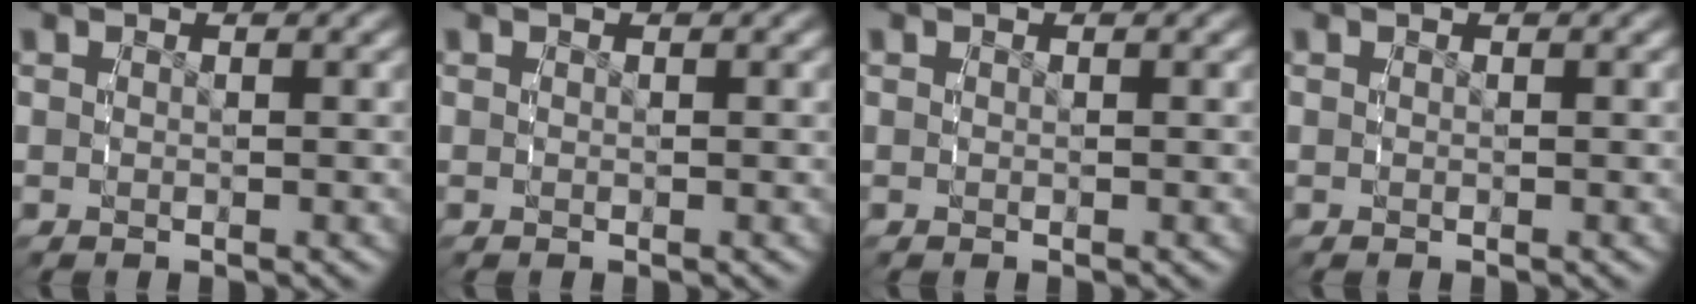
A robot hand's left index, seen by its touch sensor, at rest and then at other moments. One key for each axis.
{"total": 0.0}
{"total": 0.0}
{"total": 0.0}